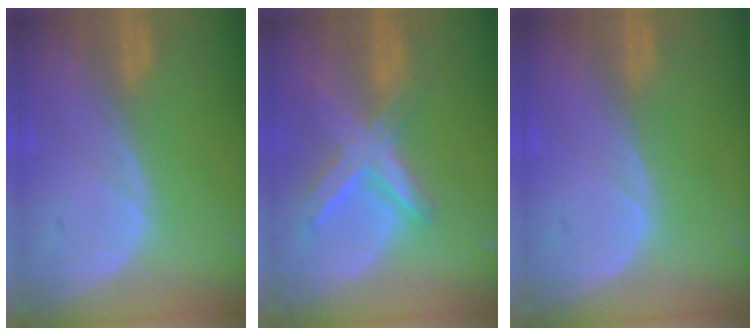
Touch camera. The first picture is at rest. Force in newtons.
{"total": 8.3, "press": 7.2, "slide": 4.2}
{"total": 0.0}